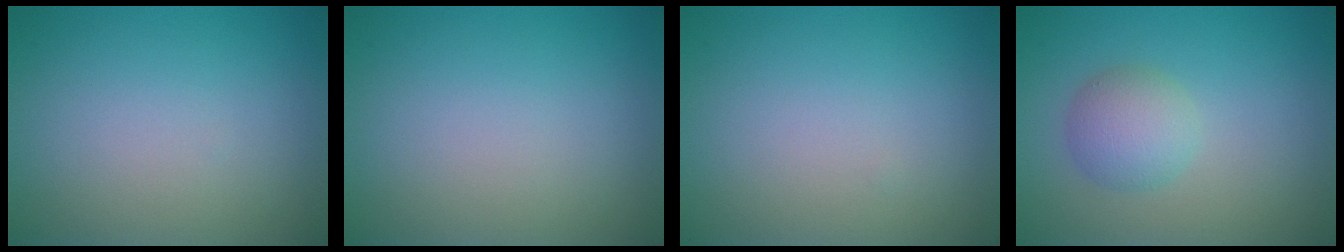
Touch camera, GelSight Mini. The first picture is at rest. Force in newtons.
{"total": 0.0}
{"total": 0.0}
{"total": 3.0, "press": 3.0, "slide": 0.1}